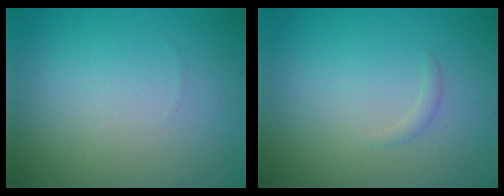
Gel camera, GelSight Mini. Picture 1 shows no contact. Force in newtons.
{"total": 0.7, "press": 0.7, "slide": 0.1}